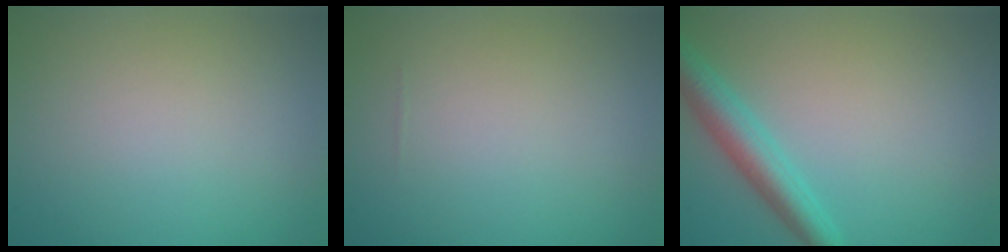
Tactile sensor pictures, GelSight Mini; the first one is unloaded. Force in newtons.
{"total": 0.0}
{"total": 3.8, "press": 3.8, "slide": 0.1}